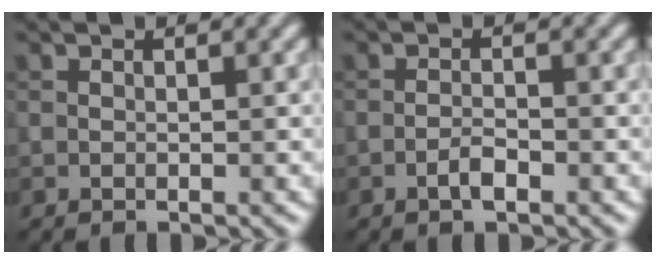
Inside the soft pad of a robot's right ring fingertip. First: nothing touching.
{"total": 1.5, "force": [-0.8, 0.4, 1.2], "torque": [-0.023, 0.002, -0.018]}